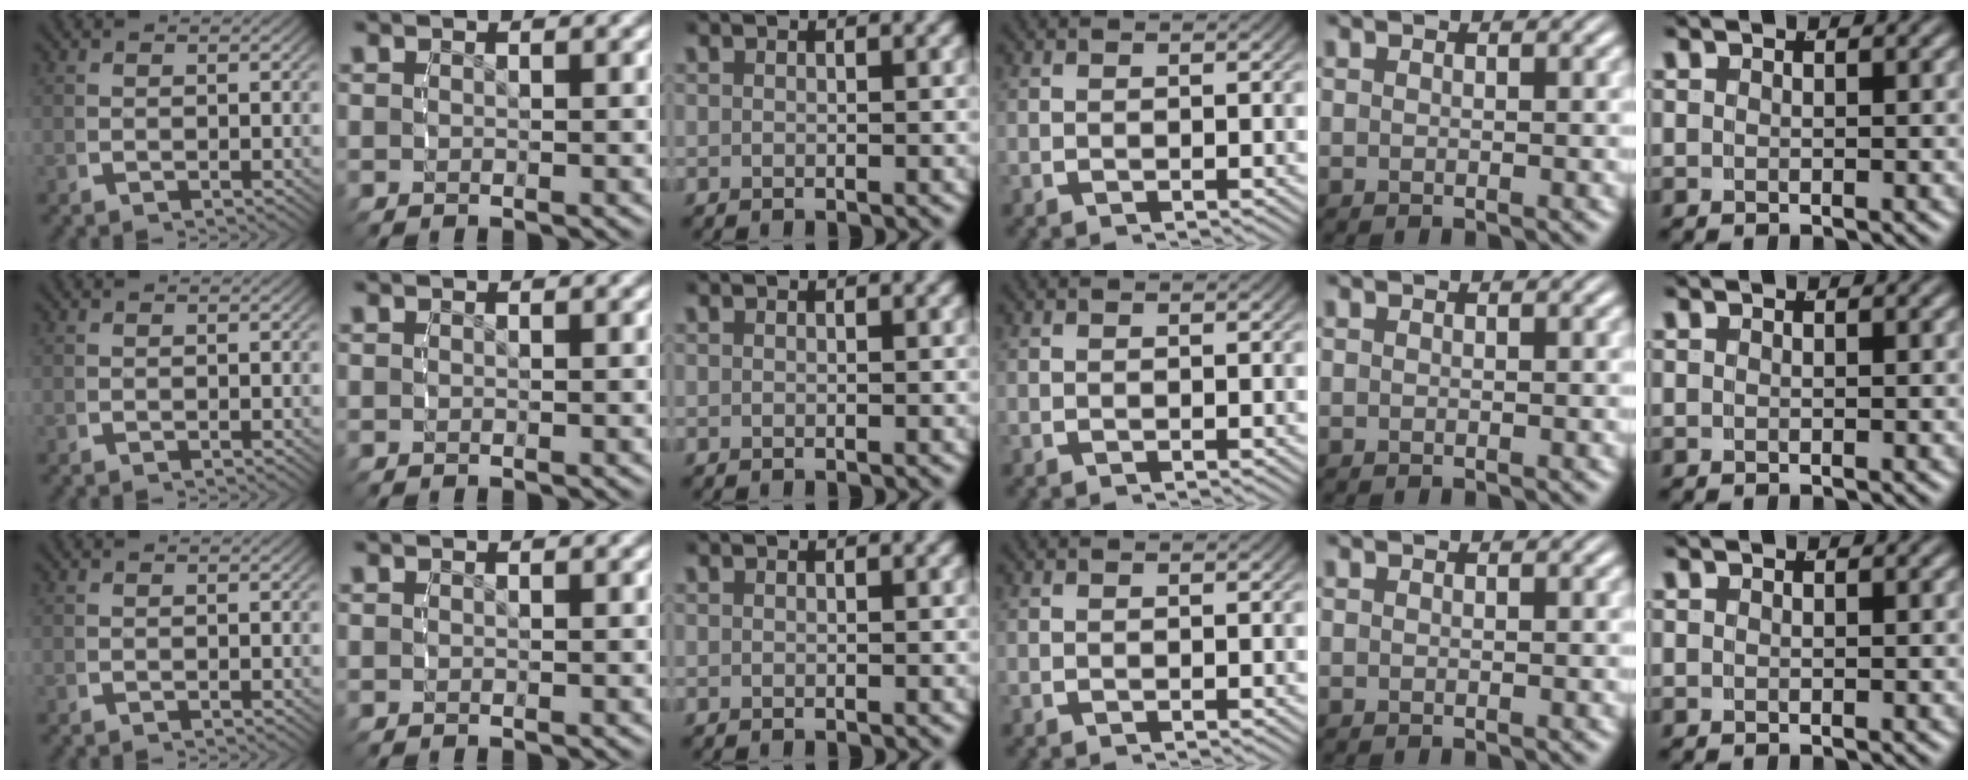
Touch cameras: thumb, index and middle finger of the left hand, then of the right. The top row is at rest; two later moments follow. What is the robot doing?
{"motion": "reach", "object": "bowl"}